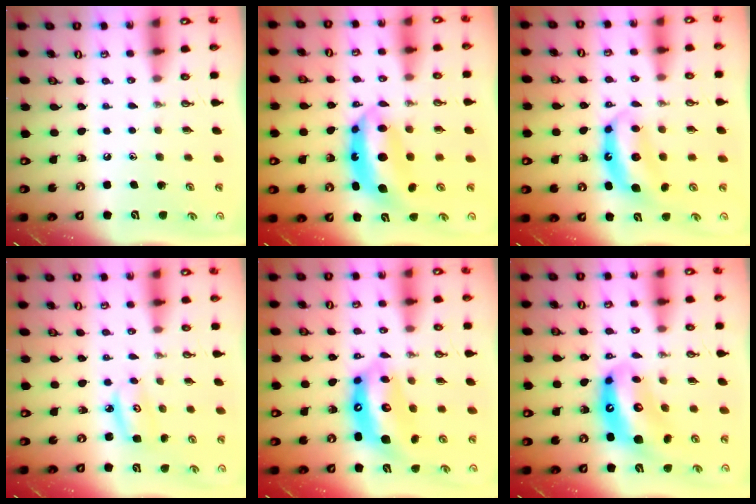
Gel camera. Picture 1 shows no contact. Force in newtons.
{"total": 9.9, "press": 9.8, "slide": 1.3}
{"total": 7.1, "press": 7.1, "slide": 0.5}
{"total": 4.2, "press": 4.2, "slide": 0.3}
{"total": 13.1, "press": 13.0, "slide": 1.4}
{"total": 14.1, "press": 14.0, "slide": 1.2}